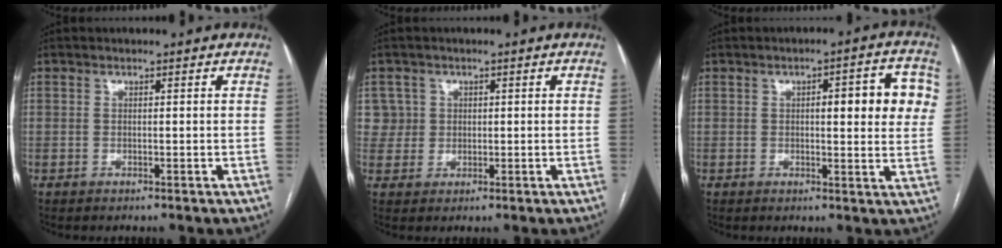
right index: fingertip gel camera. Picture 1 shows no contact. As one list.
[{"total": 3.8, "force": [1.3, 3.5, -0.4], "torque": [0.031, 0.008, 0.021]}, {"total": 8.7, "force": [1.8, 2.1, 8.2], "torque": [-0.098, 0.019, 0.018]}]